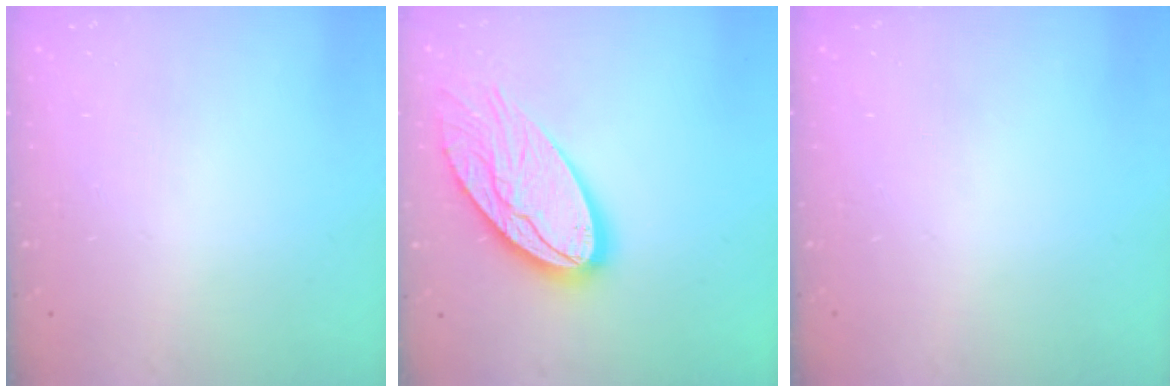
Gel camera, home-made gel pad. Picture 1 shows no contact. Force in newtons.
{"total": 20.0, "press": 19.9, "slide": 1.9}
{"total": 0.0}